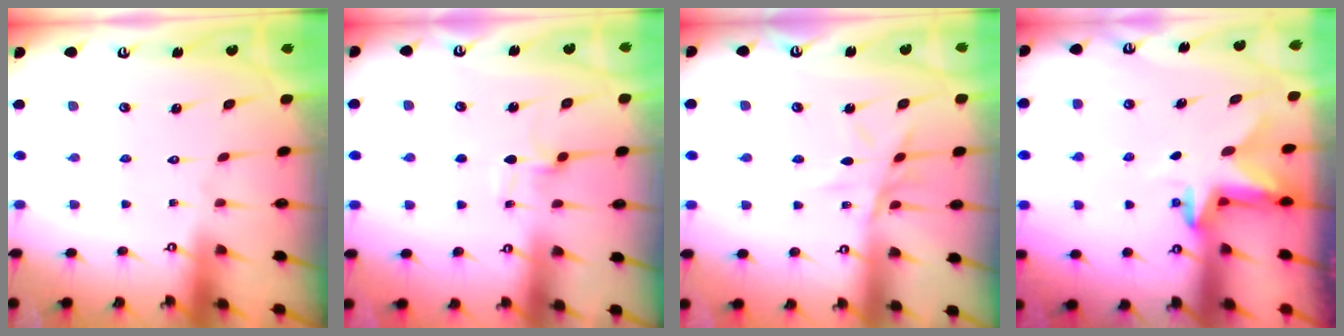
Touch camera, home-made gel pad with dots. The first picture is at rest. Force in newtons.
{"total": 5.5, "press": 5.4, "slide": 0.9}
{"total": 9.3, "press": 9.3, "slide": 0.6}
{"total": 2.8, "press": 2.7, "slide": 0.5}